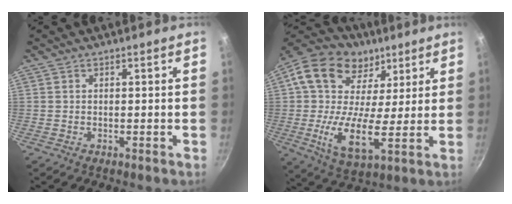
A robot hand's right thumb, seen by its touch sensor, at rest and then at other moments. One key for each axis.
{"total": 21.2, "fx": 6.1, "fy": 14.4, "fz": 14.3, "tx": -0.236, "ty": 0.000, "tz": 0.091}